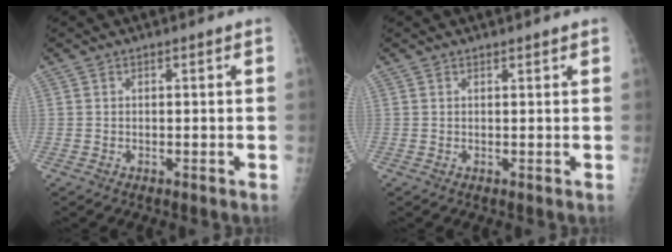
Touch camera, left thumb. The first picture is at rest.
{"total": 0.8, "force": [0.7, 0.2, 0.2], "torque": [-0.002, -0.002, 0.010]}